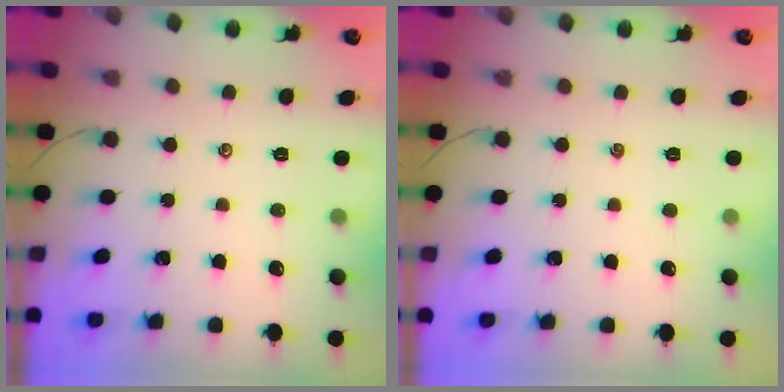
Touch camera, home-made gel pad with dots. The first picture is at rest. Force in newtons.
{"total": 0.0}